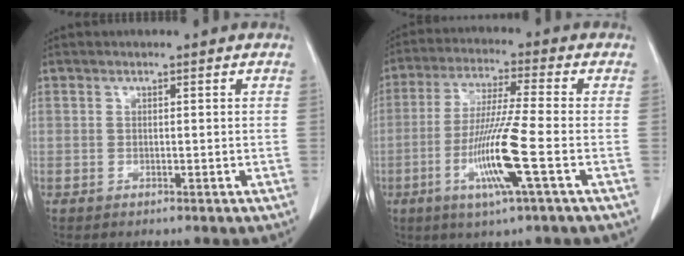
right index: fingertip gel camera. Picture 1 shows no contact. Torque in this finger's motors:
{"motor_torque": [1.55, -0.59, 0.91, 0.16]}